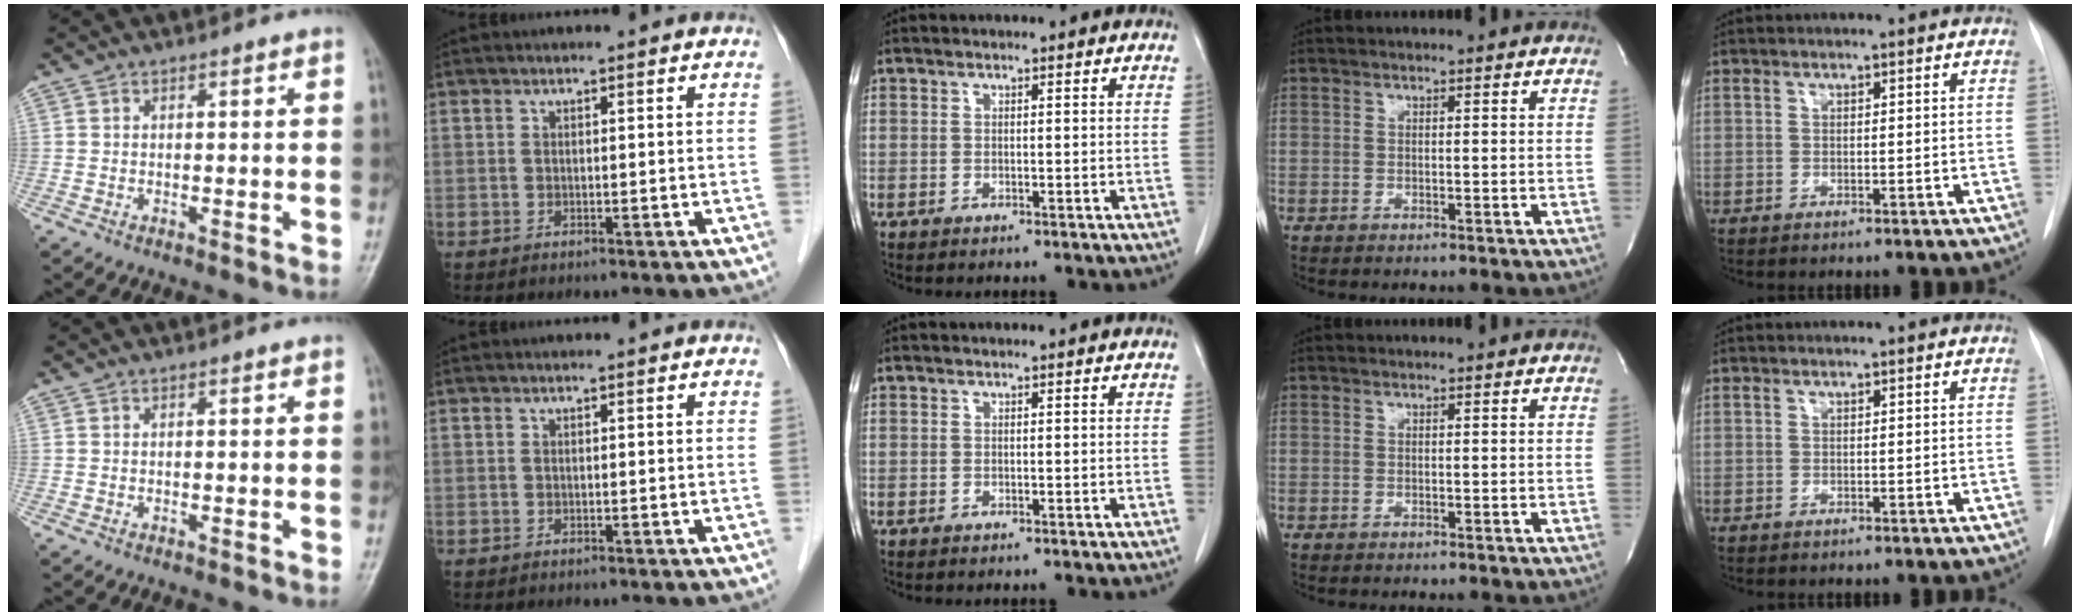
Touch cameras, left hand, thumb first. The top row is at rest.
{}